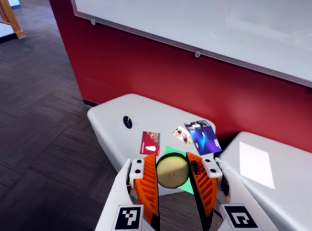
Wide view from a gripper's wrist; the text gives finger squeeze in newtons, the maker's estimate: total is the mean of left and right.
{"total": 12.0, "left": 13.9, "right": 10.2}